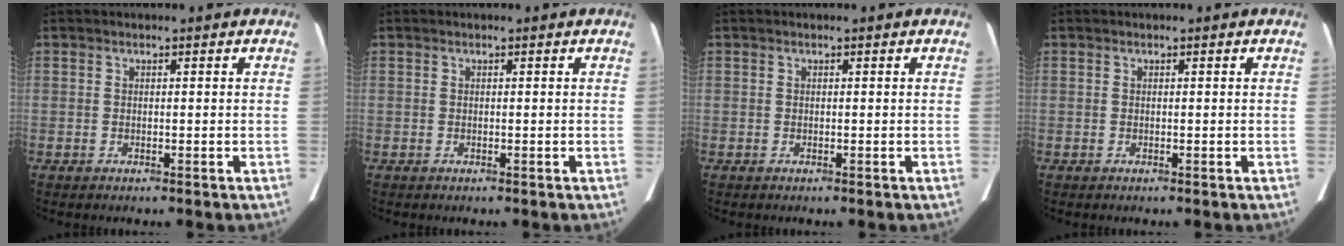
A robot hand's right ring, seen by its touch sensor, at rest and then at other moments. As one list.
[{"total": 0.0}, {"total": 0.0}, {"total": 0.0}]